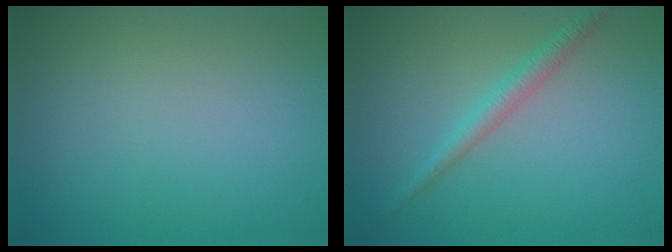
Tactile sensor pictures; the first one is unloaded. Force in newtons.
{"total": 1.9, "press": 1.9, "slide": 0.1}